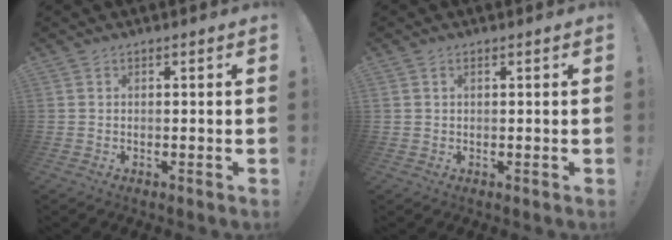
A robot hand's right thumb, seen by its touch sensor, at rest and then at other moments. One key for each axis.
{"total": 0.9, "fx": 0.5, "fy": 0.6, "fz": 0.6, "tx": -0.015, "ty": 0.002, "tz": 0.010}